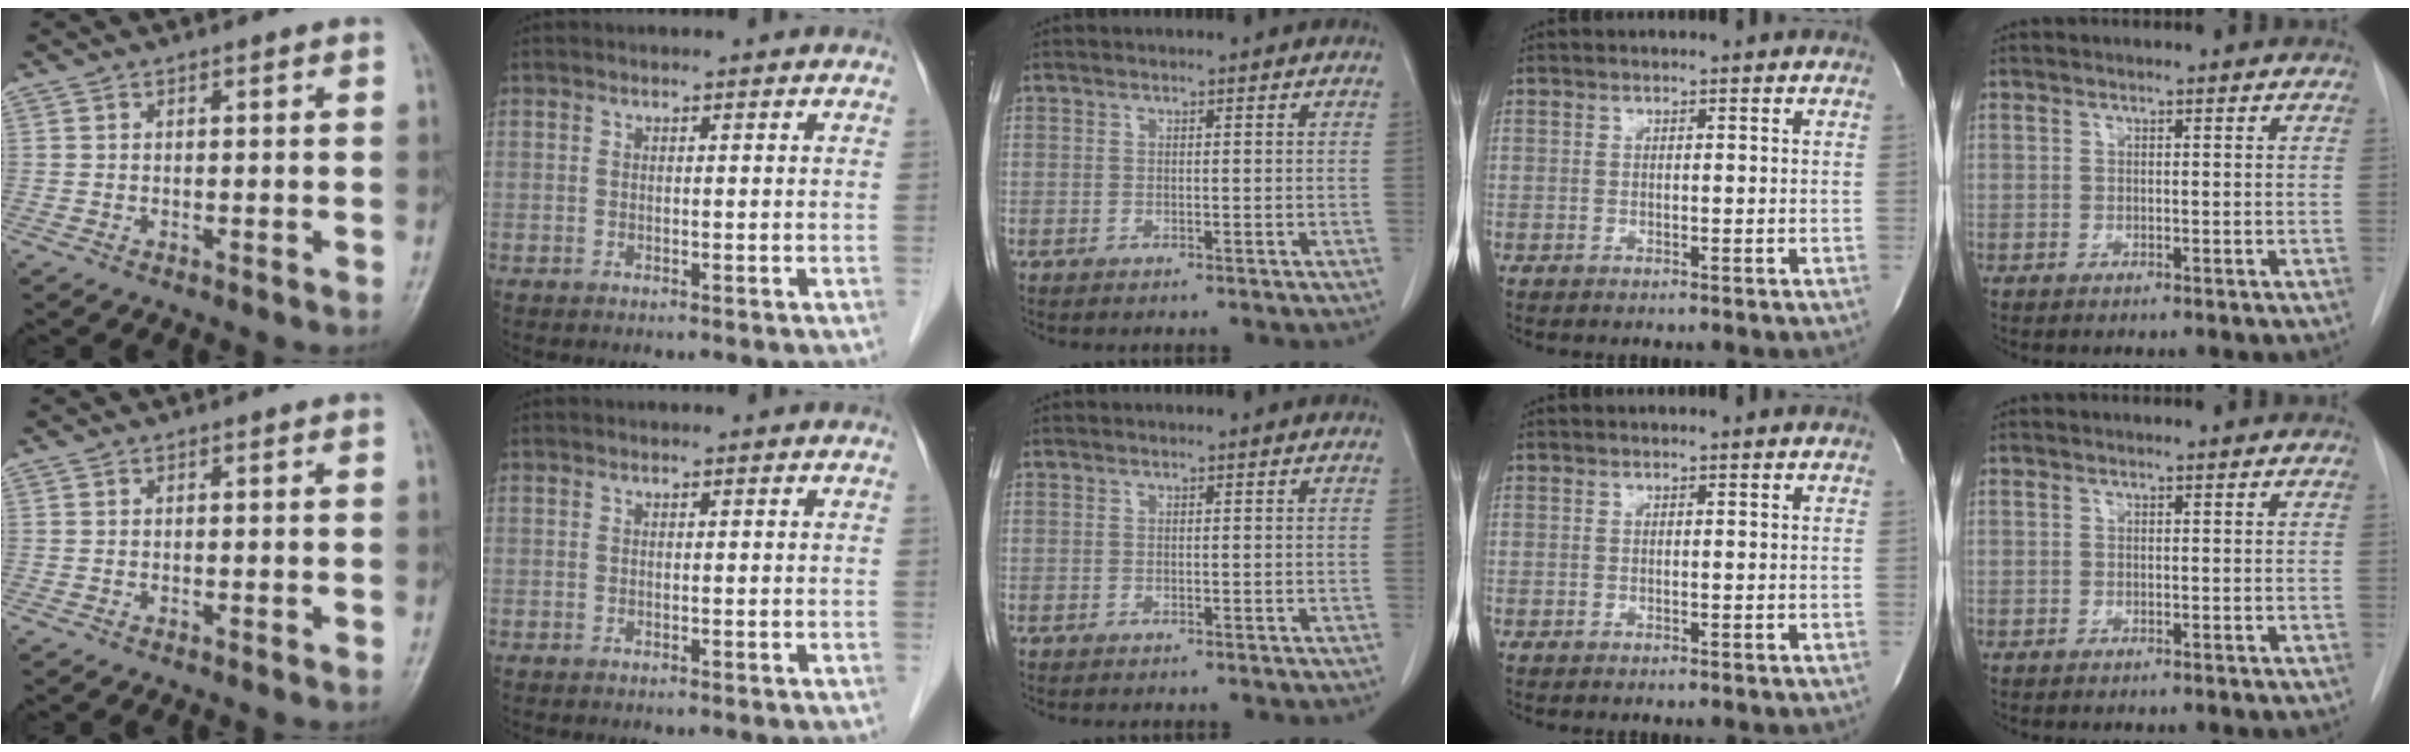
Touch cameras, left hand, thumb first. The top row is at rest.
{}